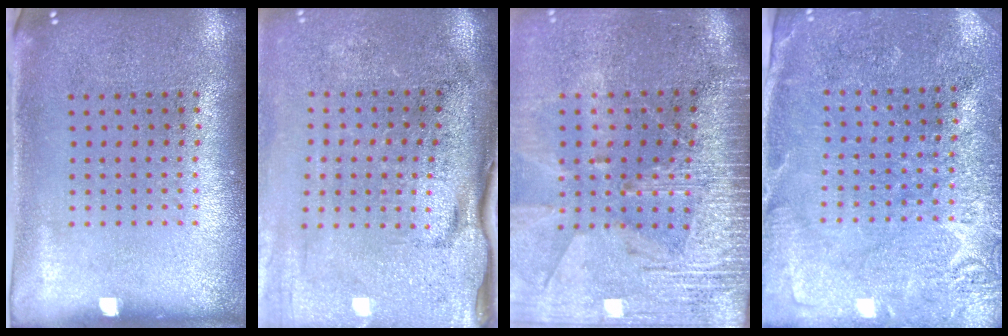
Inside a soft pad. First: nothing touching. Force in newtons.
{"total": 4.4, "press": 3.6, "slide": 2.5}
{"total": 3.9, "press": 3.4, "slide": 1.8}
{"total": 2.8, "press": 2.8, "slide": 0.1}